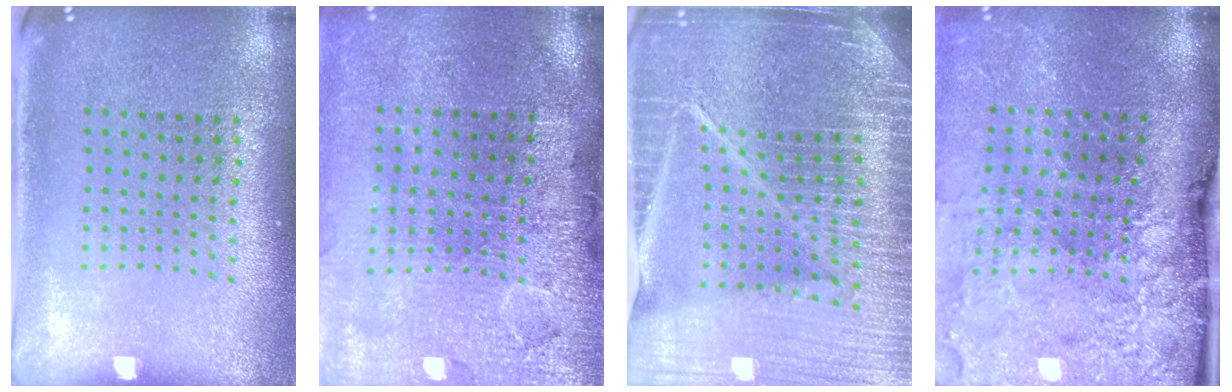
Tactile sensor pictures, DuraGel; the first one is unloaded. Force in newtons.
{"total": 4.6, "press": 3.7, "slide": 2.8}
{"total": 6.6, "press": 5.7, "slide": 3.4}
{"total": 5.0, "press": 3.8, "slide": 3.3}